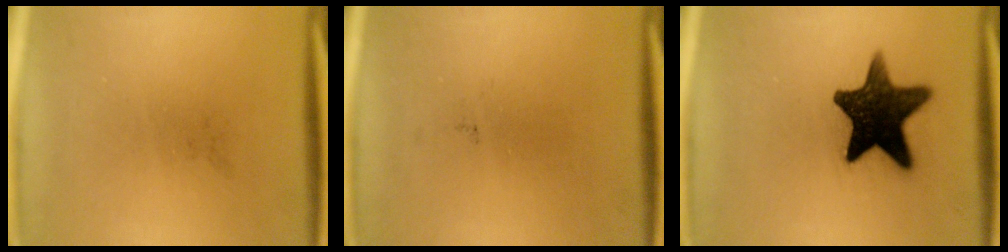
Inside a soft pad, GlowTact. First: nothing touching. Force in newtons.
{"total": 0.0}
{"total": 14.9}